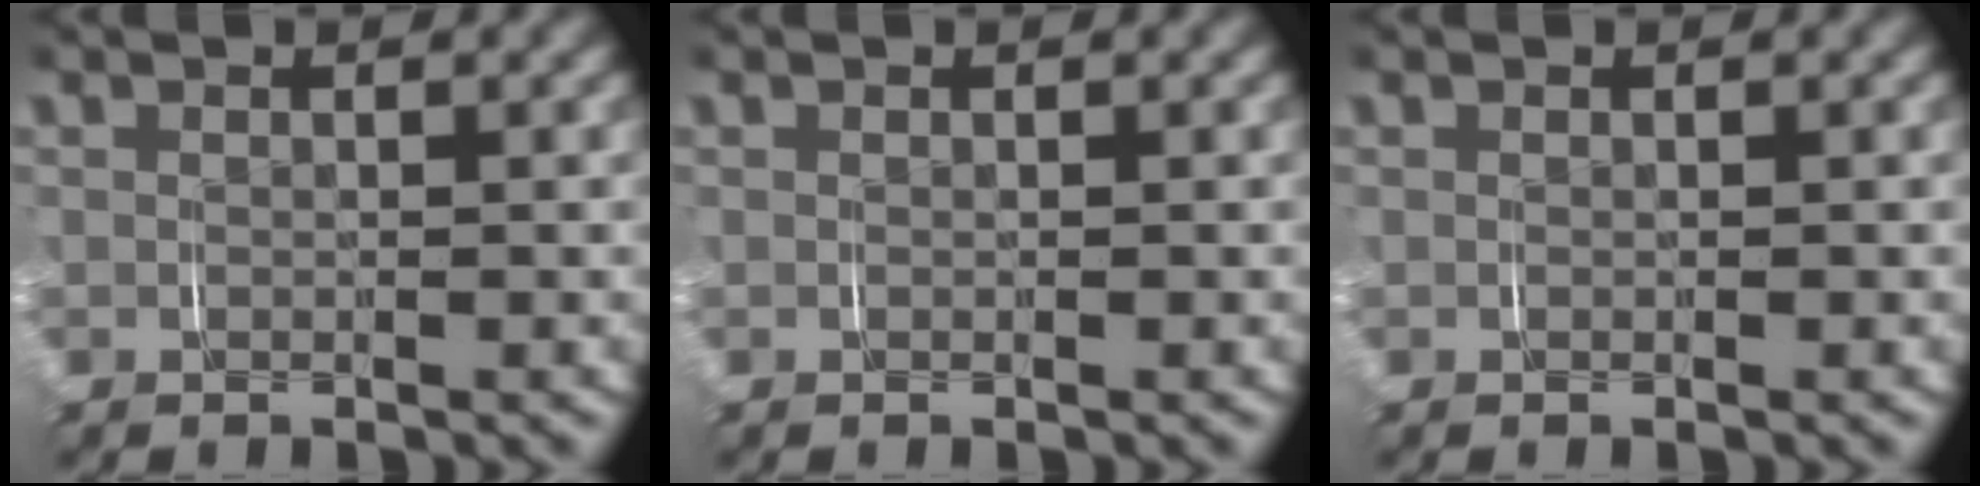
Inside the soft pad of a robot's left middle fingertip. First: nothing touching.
{"total": 0.0}
{"total": 0.0}